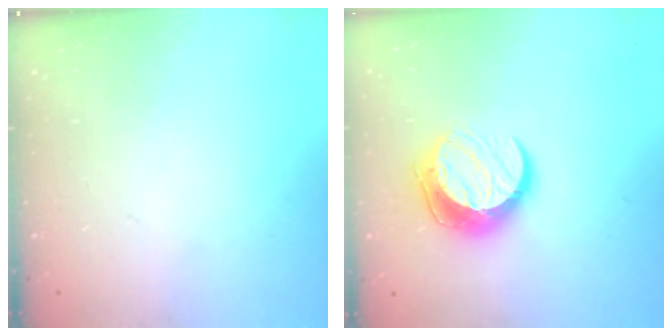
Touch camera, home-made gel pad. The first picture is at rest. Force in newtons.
{"total": 10.4, "press": 10.4, "slide": 0.8}